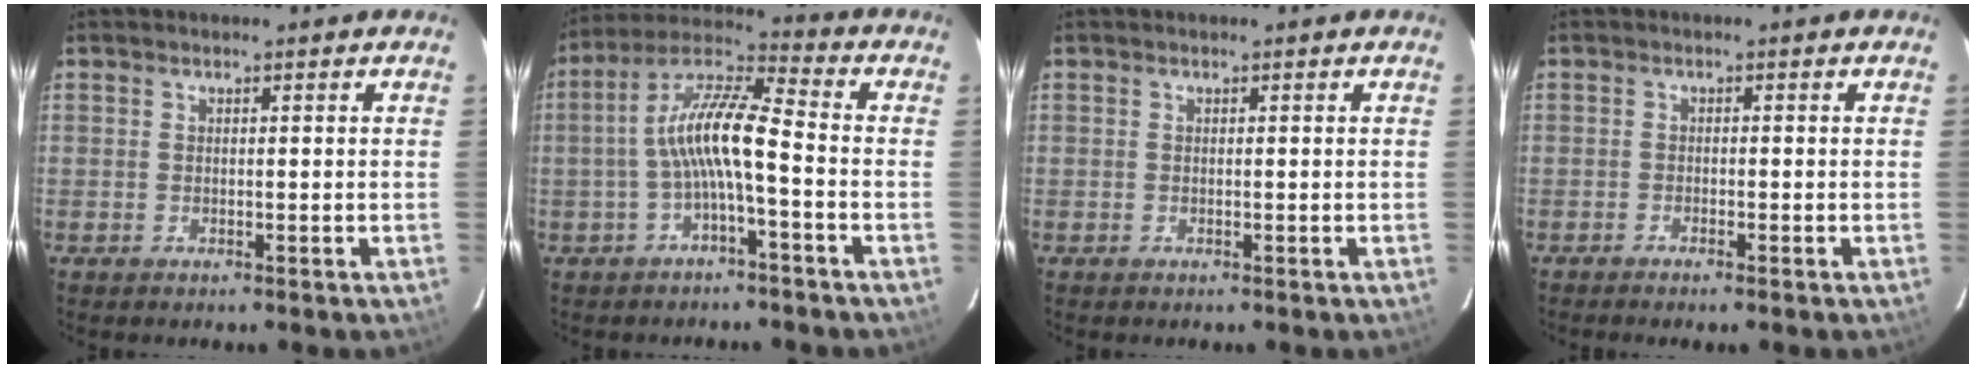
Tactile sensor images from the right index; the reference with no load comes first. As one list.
[{"total": 10.0, "force": [-2.4, 1.7, 9.5], "torque": [-0.204, 0.021, -0.046]}, {"total": 0.0}, {"total": 1.3, "force": [-1.2, -0.1, 0.7], "torque": [-0.020, -0.001, -0.022]}]